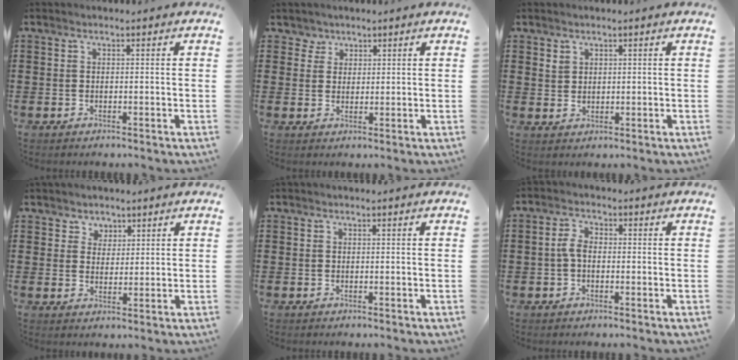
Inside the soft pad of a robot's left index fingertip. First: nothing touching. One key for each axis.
{"total": 2.9, "fx": 1.6, "fy": 2.4, "fz": 0.0, "tx": -0.005, "ty": 0.005, "tz": 0.028}
{"total": 1.6, "fx": 1.0, "fy": 1.2, "fz": 0.5, "tx": -0.012, "ty": 0.004, "tz": 0.019}
{"total": 2.9, "fx": 1.9, "fy": 2.2, "fz": -0.1, "tx": -0.003, "ty": 0.007, "tz": 0.032}
{"total": 0.0}
{"total": 3.1, "fx": -0.5, "fy": 1.8, "fz": 2.5, "tx": -0.065, "ty": 0.001, "tz": -0.013}